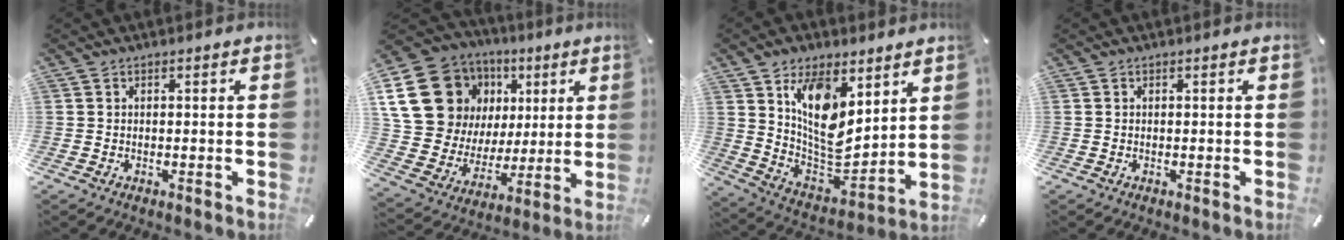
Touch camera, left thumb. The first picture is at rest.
{"total": 21.4, "force": [8.4, 16.9, 10.1], "torque": [-0.186, -0.039, 0.174]}
{"total": 13.7, "force": [7.6, 8.1, 8.1], "torque": [-0.148, -0.054, 0.143]}
{"total": 0.0}